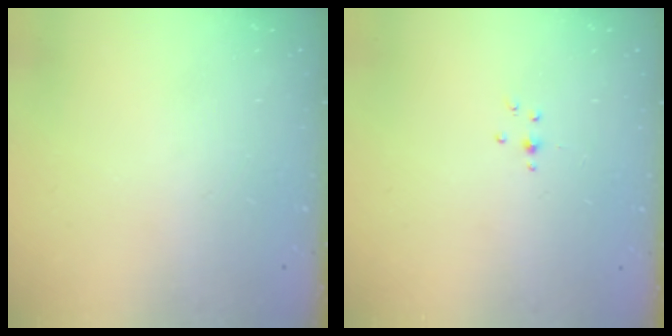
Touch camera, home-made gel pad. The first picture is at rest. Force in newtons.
{"total": 2.3, "press": 1.9, "slide": 1.3}